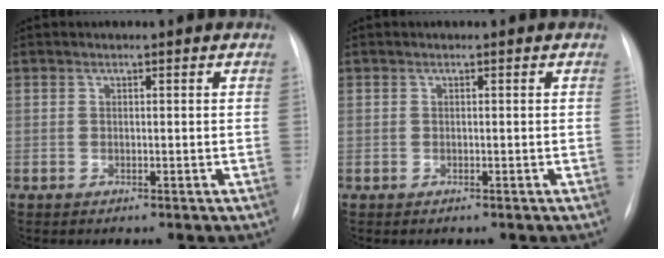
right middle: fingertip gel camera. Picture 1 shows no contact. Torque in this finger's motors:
{"motor_torque": [-0.36, 0.22, -0.01, -0.01]}